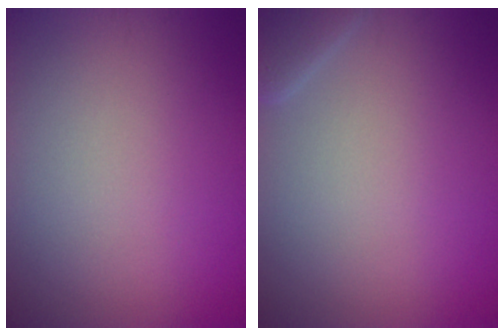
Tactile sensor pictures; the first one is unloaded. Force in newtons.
{"total": 1.9, "press": 1.9, "slide": 0.2}